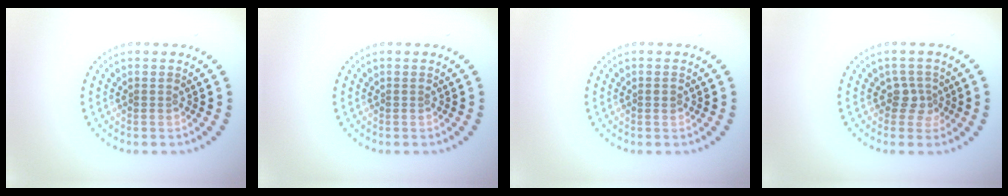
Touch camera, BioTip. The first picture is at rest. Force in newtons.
{"total": 0.0}
{"total": 0.8, "press": 0.8, "slide": 0.1}
{"total": 2.0, "press": 1.4, "slide": 1.4}